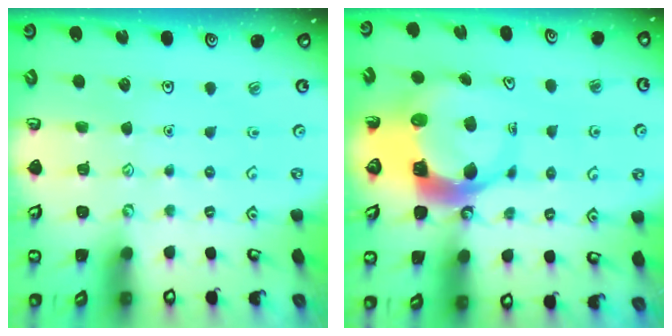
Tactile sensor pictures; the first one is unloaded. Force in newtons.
{"total": 8.6, "press": 8.5, "slide": 1.1}